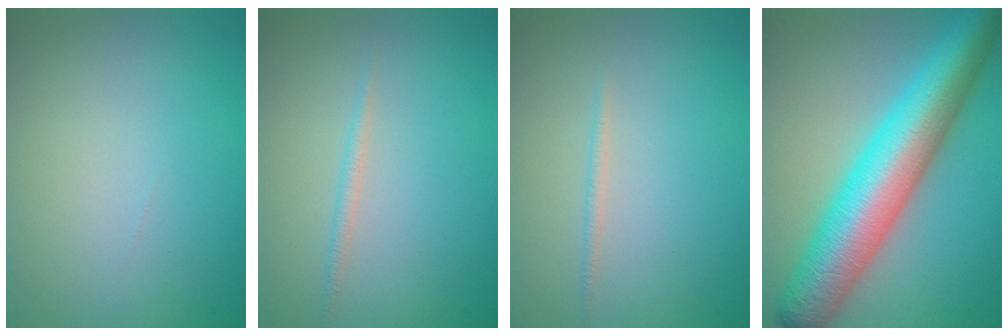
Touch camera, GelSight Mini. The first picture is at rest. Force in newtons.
{"total": 0.8, "press": 0.8, "slide": 0.0}
{"total": 0.7, "press": 0.7, "slide": 0.1}
{"total": 11.0, "press": 11.0, "slide": 0.2}